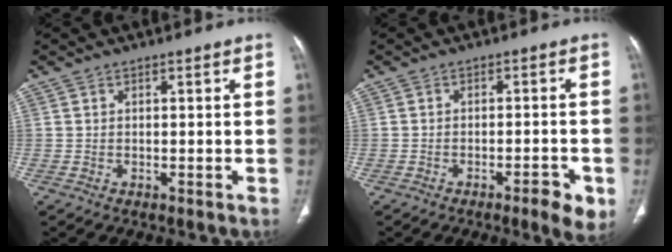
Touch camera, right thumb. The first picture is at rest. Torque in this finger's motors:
{"motor_torque": [0.66, 0.77, -0.17, 0.10, 0.15]}